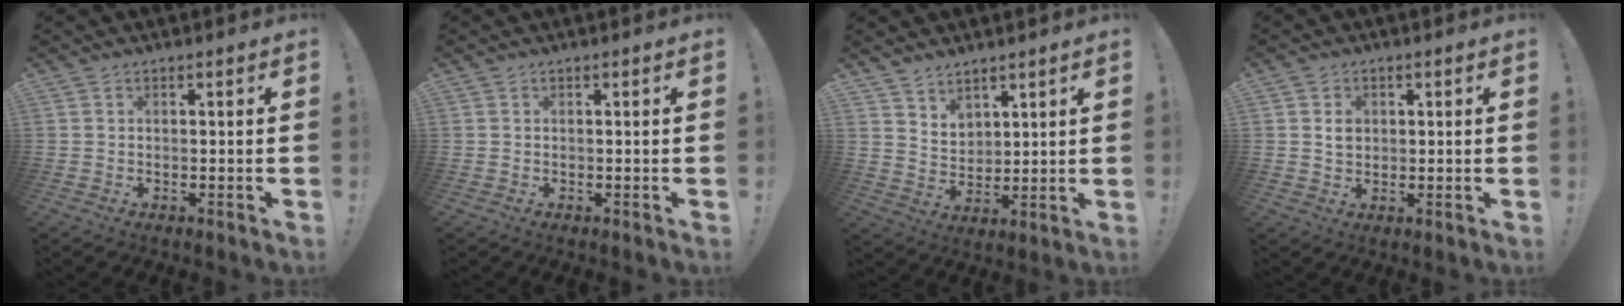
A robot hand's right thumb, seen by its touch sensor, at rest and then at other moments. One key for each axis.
{"total": 0.0}
{"total": 5.8, "fx": 4.8, "fy": 3.3, "fz": 0.0, "tx": -0.001, "ty": -0.051, "tz": 0.093}
{"total": 3.3, "fx": 0.8, "fy": 2.9, "fz": 1.5, "tx": -0.016, "ty": -0.001, "tz": 0.012}